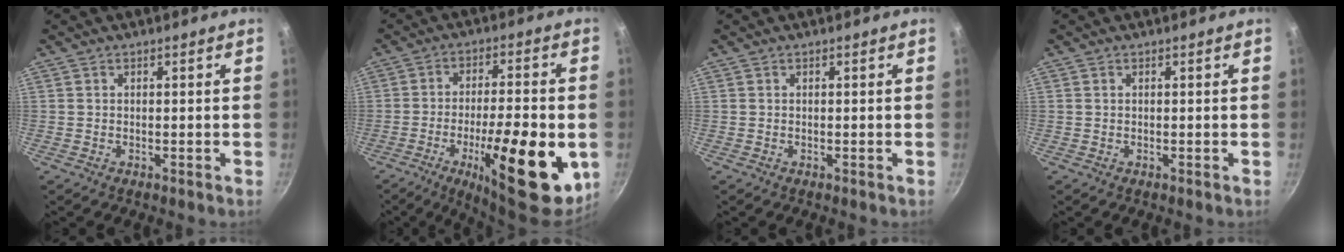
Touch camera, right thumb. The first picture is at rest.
{"total": 20.7, "force": [-6.3, 6.3, 18.7], "torque": [-0.258, 0.015, -0.090]}
{"total": 0.0}
{"total": 0.0}